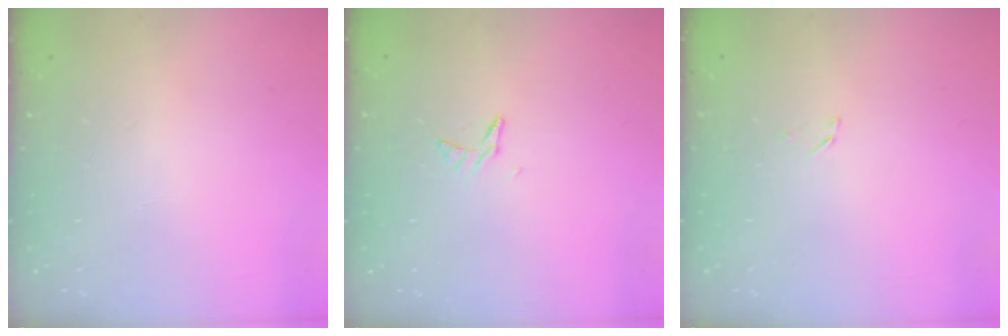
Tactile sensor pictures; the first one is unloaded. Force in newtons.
{"total": 4.6, "press": 4.5, "slide": 0.5}
{"total": 1.4, "press": 1.4, "slide": 0.2}